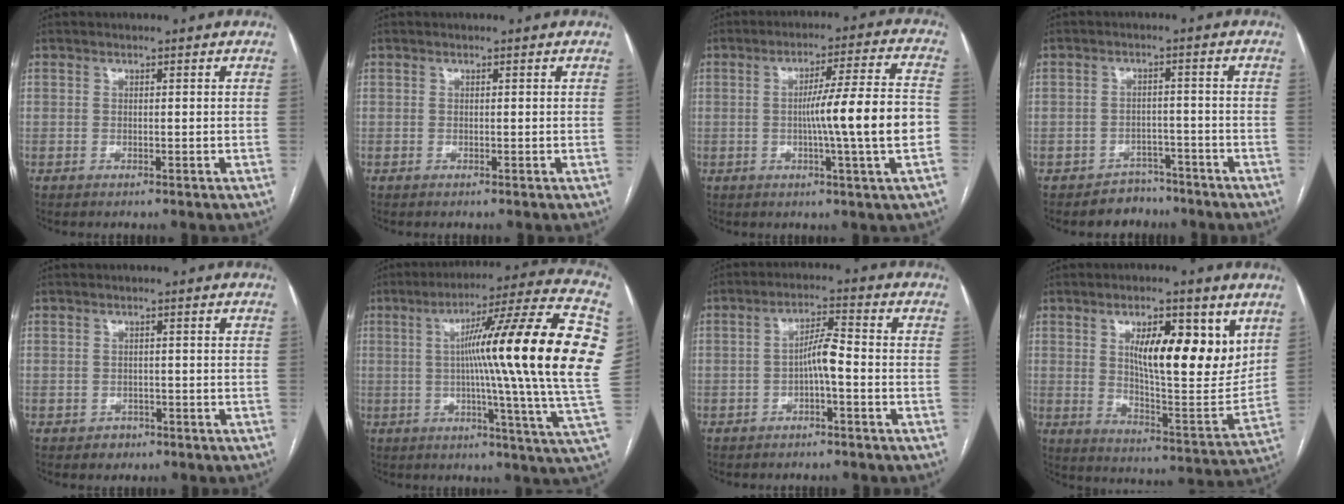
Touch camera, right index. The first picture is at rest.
{"total": 0.0}
{"total": 12.4, "force": [-1.8, -1.1, 12.2], "torque": [-0.188, 0.006, -0.031]}
{"total": 4.1, "force": [-3.2, 2.6, -0.4], "torque": [0.010, 0.014, -0.045]}
{"total": 1.9, "force": [-1.1, 1.6, 0.2], "torque": [-0.002, 0.005, -0.014]}
{"total": 25.4, "force": [3.2, -1.0, 25.2], "torque": [-0.298, 0.022, 0.034]}
{"total": 4.4, "force": [-1.3, 0.5, 4.2], "torque": [-0.074, 0.014, -0.021]}
{"total": 15.8, "force": [6.3, 4.4, 13.8], "torque": [-0.200, -0.006, 0.107]}